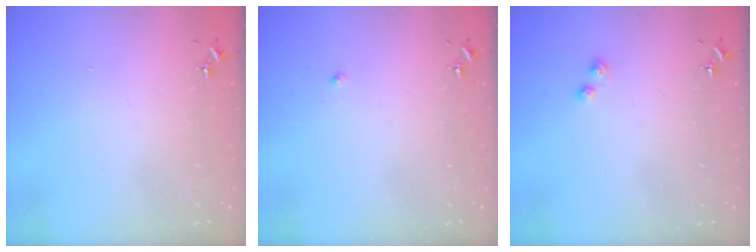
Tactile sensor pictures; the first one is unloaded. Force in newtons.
{"total": 1.8, "press": 1.8, "slide": 0.1}
{"total": 2.3, "press": 2.2, "slide": 0.5}